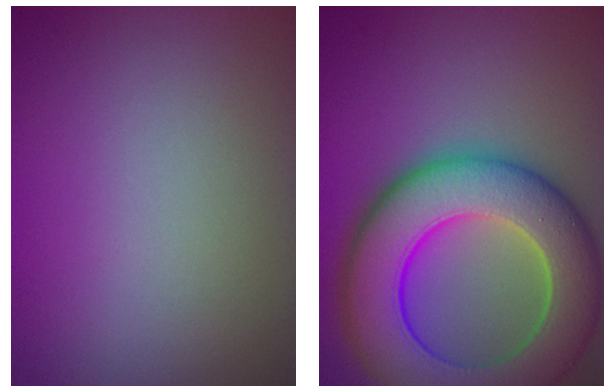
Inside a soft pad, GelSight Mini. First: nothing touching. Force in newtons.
{"total": 12.4, "press": 12.4, "slide": 0.6}